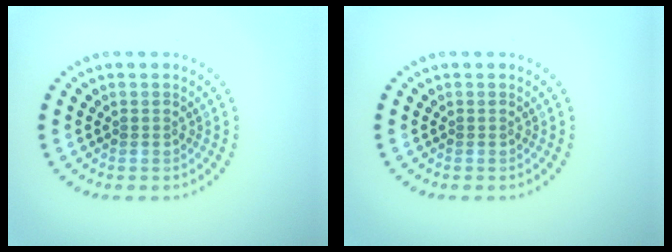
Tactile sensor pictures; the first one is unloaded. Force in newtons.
{"total": 0.0}